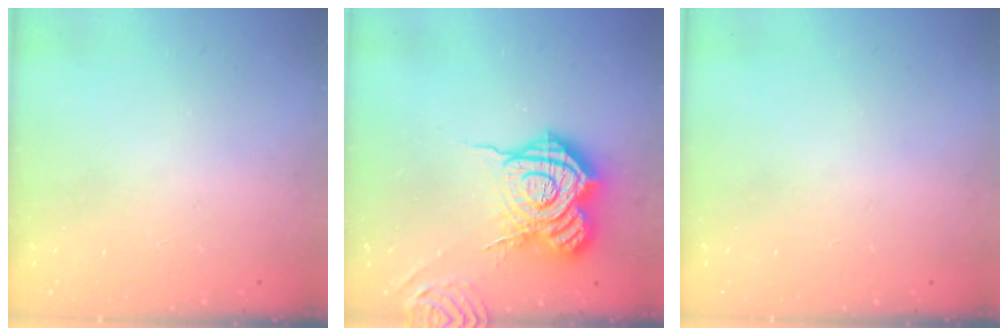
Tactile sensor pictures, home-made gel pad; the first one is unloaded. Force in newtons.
{"total": 18.9, "press": 18.8, "slide": 1.3}
{"total": 0.0}